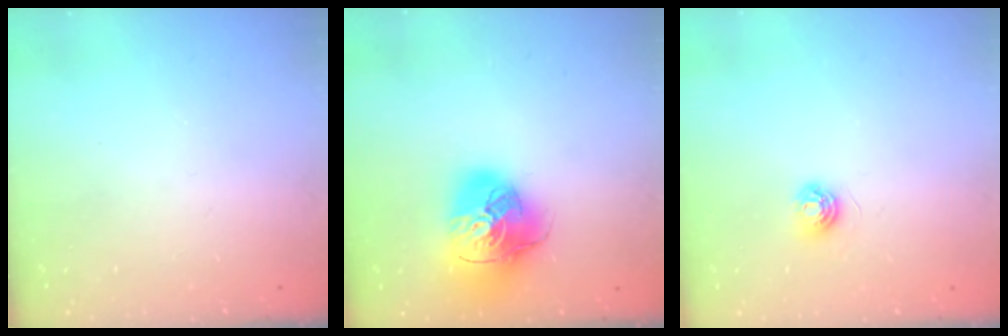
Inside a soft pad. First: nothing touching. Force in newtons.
{"total": 17.1, "press": 17.0, "slide": 2.5}
{"total": 5.0, "press": 4.9, "slide": 0.6}